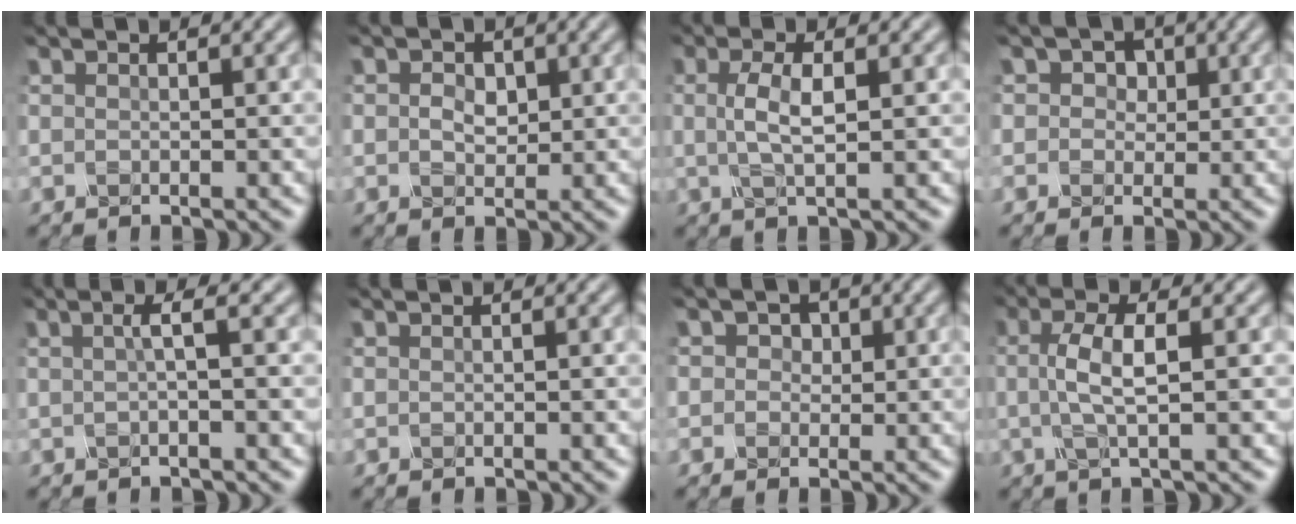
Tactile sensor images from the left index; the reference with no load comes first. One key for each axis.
{"total": 1.9, "fx": 0.1, "fy": 1.5, "fz": 1.1, "tx": -0.024, "ty": -0.001, "tz": -0.003}
{"total": 2.7, "fx": -0.1, "fy": 0.7, "fz": 2.6, "tx": -0.054, "ty": 0.003, "tz": -0.005}
{"total": 3.8, "fx": 1.3, "fy": 3.1, "fz": 1.7, "tx": -0.030, "ty": 0.003, "tz": 0.007}
{"total": 1.7, "fx": -0.1, "fy": 0.3, "fz": 1.7, "tx": -0.029, "ty": 0.006, "tz": -0.010}
{"total": 0.0}
{"total": 2.9, "fx": 0.9, "fy": 2.5, "fz": 1.3, "tx": -0.025, "ty": 0.002, "tz": 0.002}
{"total": 3.2, "fx": -0.3, "fy": 0.6, "fz": 3.1, "tx": -0.068, "ty": 0.002, "tz": -0.008}